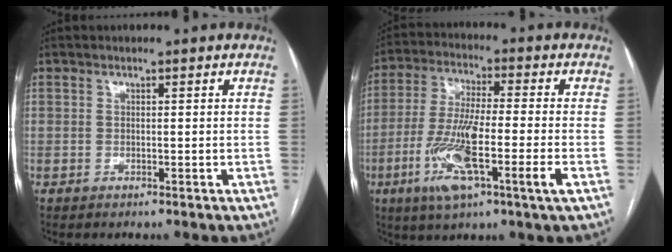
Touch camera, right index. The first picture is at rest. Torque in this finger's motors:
{"motor_torque": [1.82, -0.33, 0.94, 0.21]}